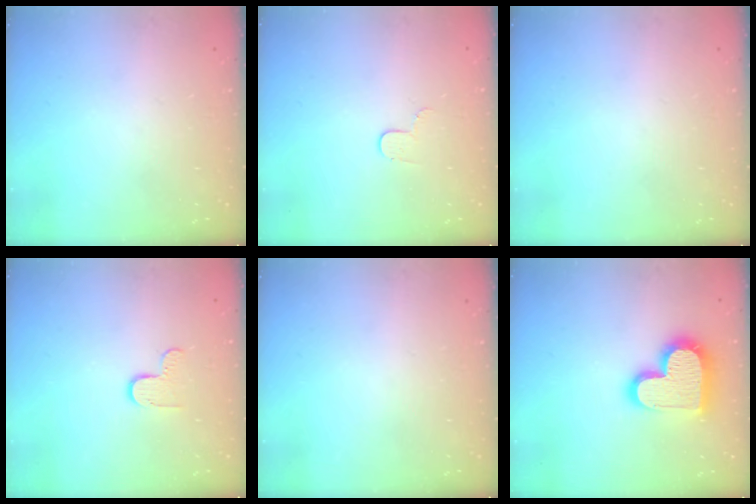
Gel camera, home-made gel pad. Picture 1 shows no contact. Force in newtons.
{"total": 3.4, "press": 3.4, "slide": 0.4}
{"total": 0.0}
{"total": 4.7, "press": 4.7, "slide": 0.4}
{"total": 0.0}
{"total": 17.7, "press": 17.6, "slide": 1.3}